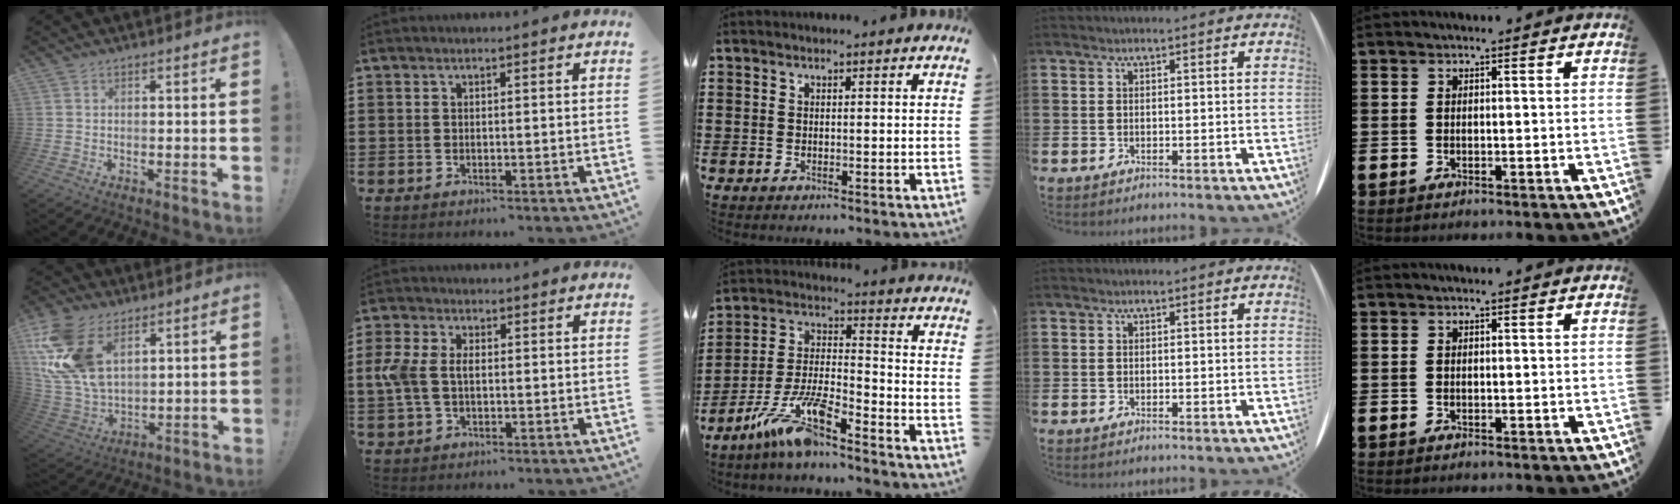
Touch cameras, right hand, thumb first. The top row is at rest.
{"thumb": {"total": 18.8, "force": [8.5, 11.5, 12.1], "torque": [-0.264, -0.035, 0.165]}, "index": {"total": 4.8, "force": [-0.1, 3.0, 3.7], "torque": [-0.103, 0.000, -0.010]}, "middle": {"total": 10.6, "force": [-8.0, 1.7, 6.8], "torque": [-0.153, 0.001, -0.161]}}